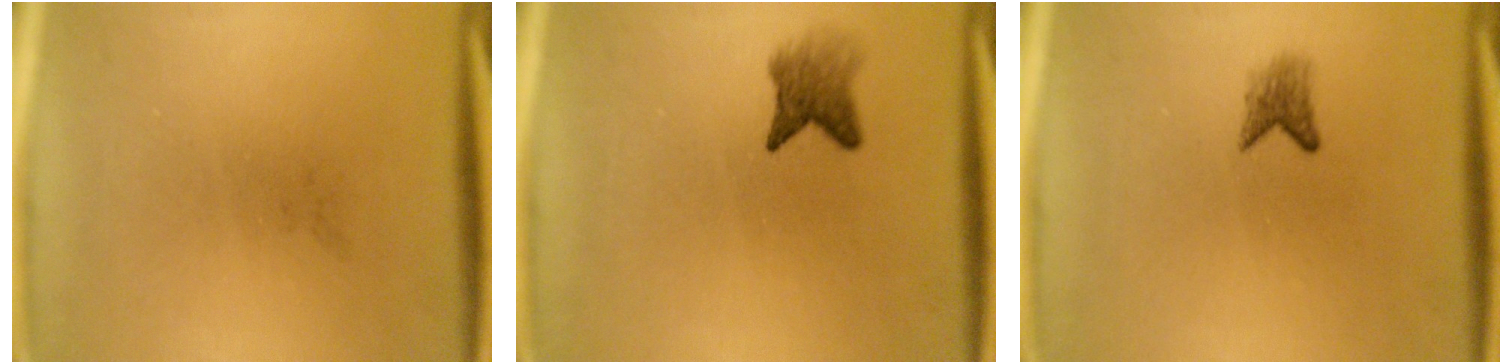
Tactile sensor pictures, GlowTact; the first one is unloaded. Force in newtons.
{"total": 3.1}
{"total": 1.8}